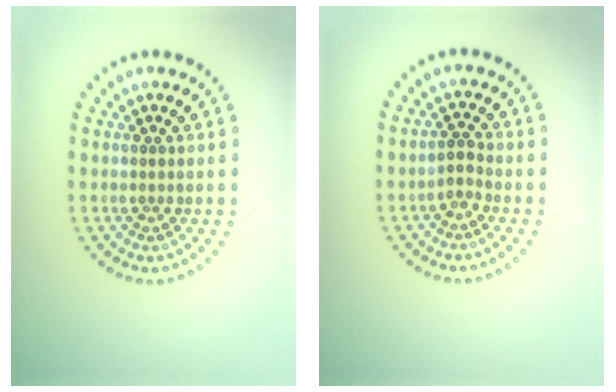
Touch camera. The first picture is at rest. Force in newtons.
{"total": 1.3, "press": 0.9, "slide": 0.9}